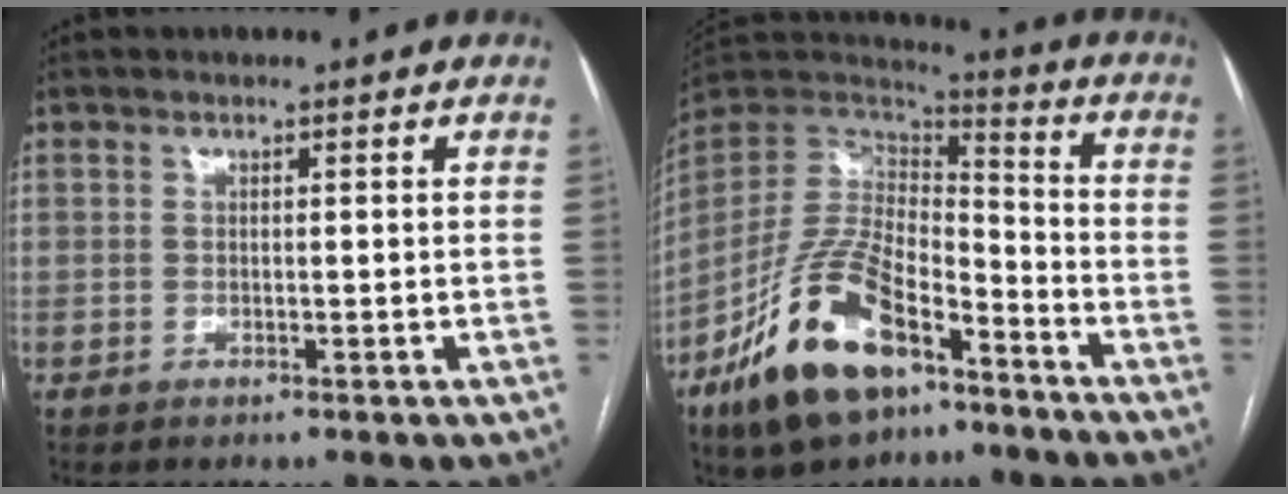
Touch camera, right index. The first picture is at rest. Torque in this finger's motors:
{"motor_torque": [1.09, -1.05, 1.05, 0.21]}